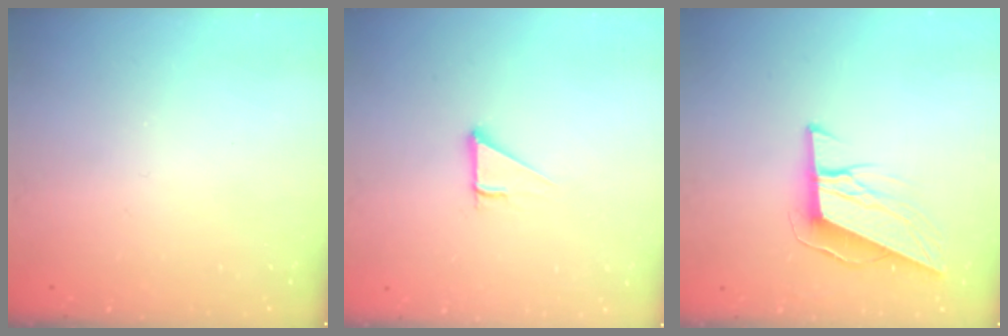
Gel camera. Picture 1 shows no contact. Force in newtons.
{"total": 2.7, "press": 2.7, "slide": 0.0}
{"total": 10.3, "press": 9.8, "slide": 3.0}